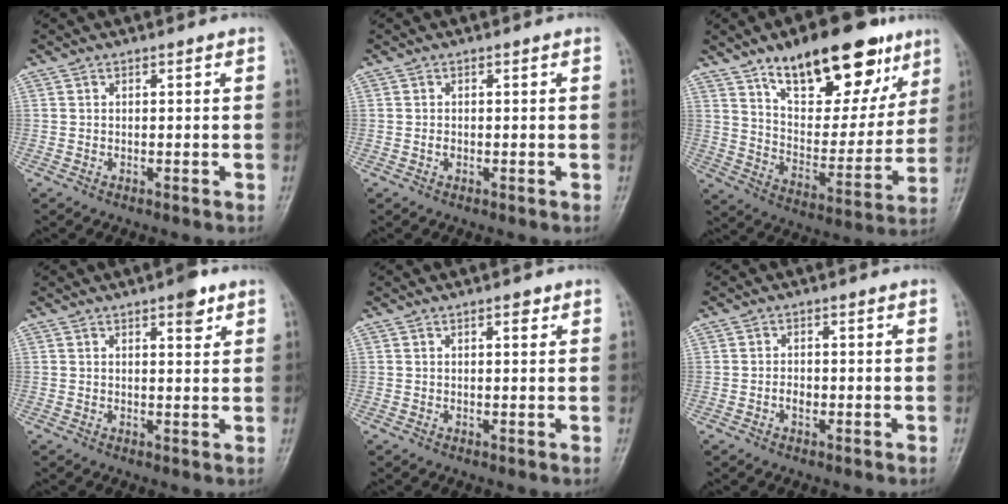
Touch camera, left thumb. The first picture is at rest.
{"total": 0.7, "force": [-0.1, 0.6, 0.4], "torque": [-0.005, 0.001, -0.003]}
{"total": 24.3, "force": [14.7, 10.7, 16.1], "torque": [-0.187, -0.048, 0.233]}
{"total": 3.8, "force": [2.3, 1.4, 2.6], "torque": [-0.024, -0.010, 0.029]}
{"total": 1.7, "force": [1.0, 0.8, 1.2], "torque": [-0.011, -0.002, 0.012]}
{"total": 1.7, "force": [-0.5, 1.2, 1.1], "torque": [-0.015, 0.003, -0.010]}